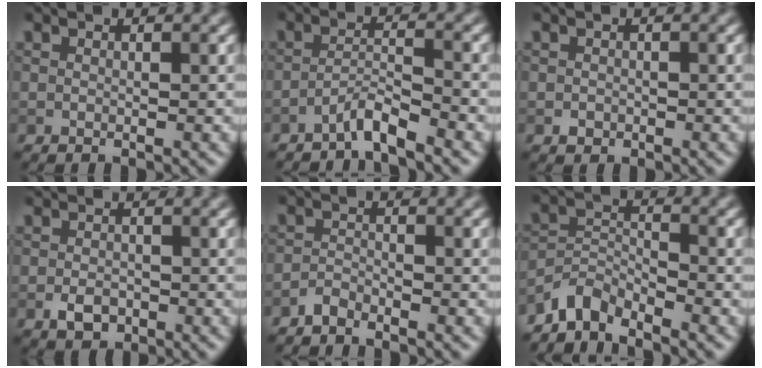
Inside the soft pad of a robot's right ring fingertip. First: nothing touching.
{"total": 2.6, "force": [-2.3, 0.1, 1.3], "torque": [-0.018, 0.010, -0.050]}
{"total": 0.9, "force": [-0.4, 0.7, 0.2], "torque": [0.002, -0.004, -0.008]}
{"total": 2.2, "force": [-1.0, 1.5, 1.3], "torque": [-0.020, -0.002, -0.020]}
{"total": 1.4, "force": [-1.3, 0.3, 0.3], "torque": [-0.005, 0.005, -0.031]}
{"total": 3.5, "force": [-3.3, 1.1, 0.7], "torque": [-0.012, 0.003, -0.078]}